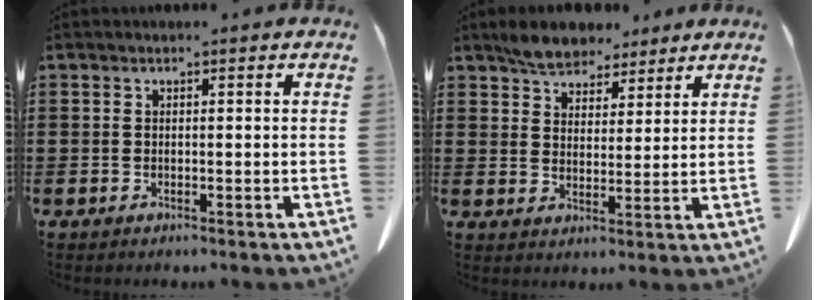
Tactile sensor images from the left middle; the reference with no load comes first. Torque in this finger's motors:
{"motor_torque": [0.23, 0.22, 0.12, 0.05]}